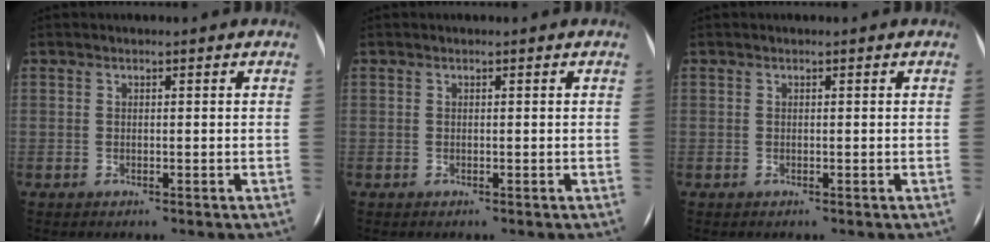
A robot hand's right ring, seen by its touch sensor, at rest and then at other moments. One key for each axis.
{"total": 0.0}
{"total": 0.0}